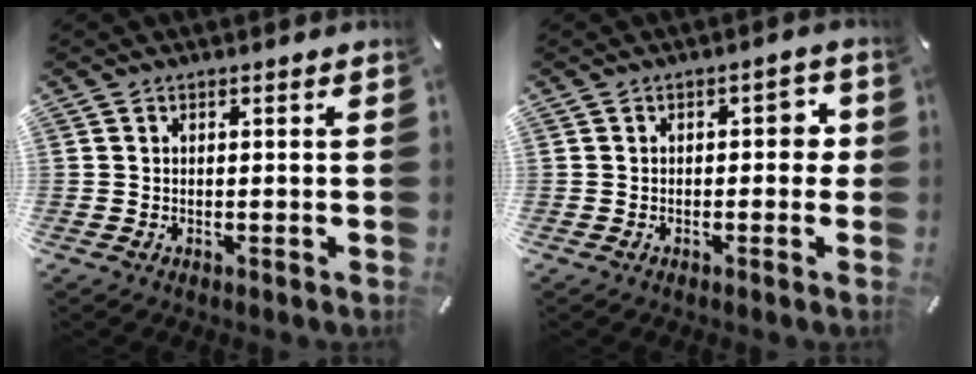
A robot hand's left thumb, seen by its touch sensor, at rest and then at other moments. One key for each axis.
{"total": 3.2, "fx": -0.4, "fy": 2.0, "fz": 2.5, "tx": -0.026, "ty": 0.004, "tz": -0.017}